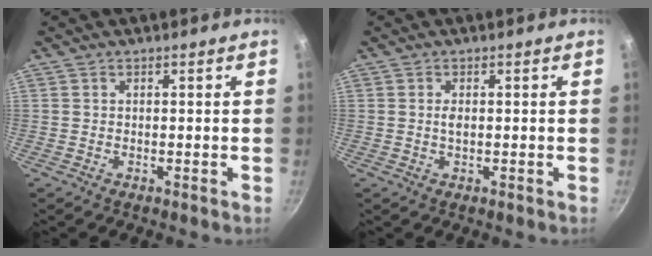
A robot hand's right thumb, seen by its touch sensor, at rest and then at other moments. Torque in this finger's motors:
{"motor_torque": [0.05, 0.21, 0.38, 0.03, 0.06]}